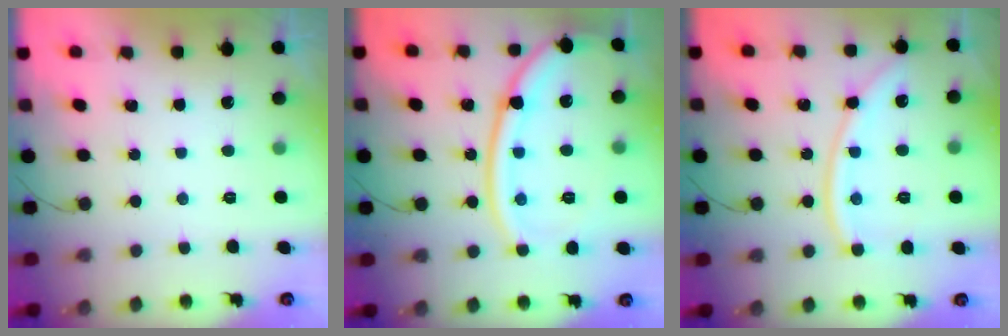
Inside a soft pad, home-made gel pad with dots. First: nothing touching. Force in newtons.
{"total": 17.2, "press": 17.1, "slide": 1.8}
{"total": 12.0, "press": 11.9, "slide": 1.4}